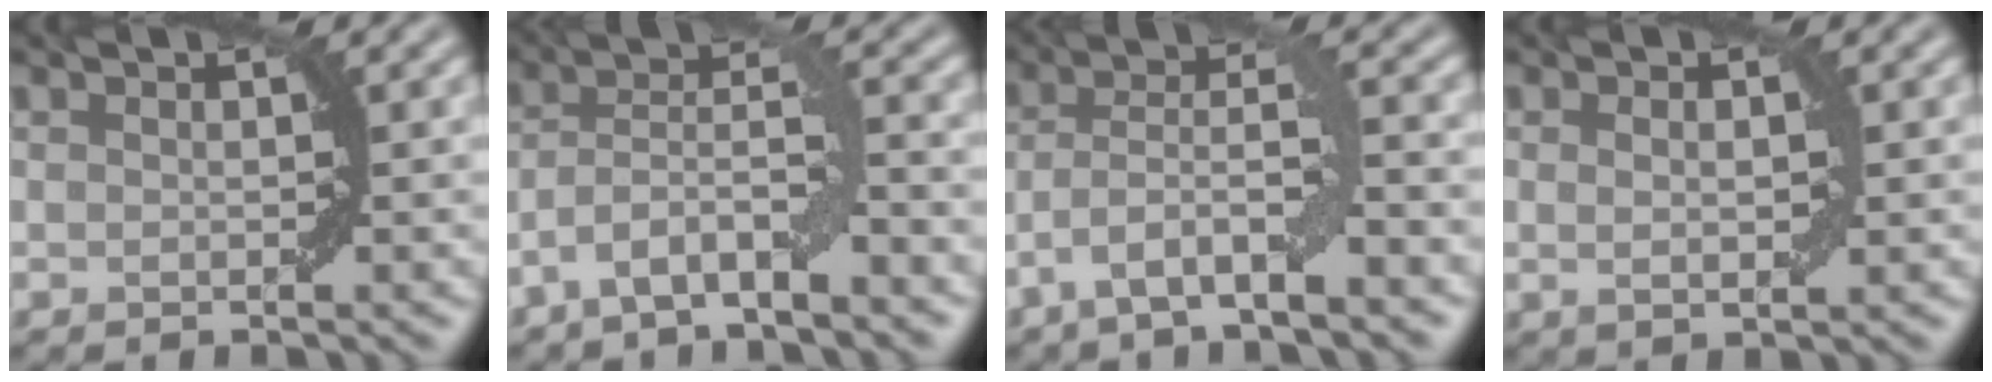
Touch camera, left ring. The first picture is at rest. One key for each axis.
{"total": 5.0, "fx": -2.9, "fy": 1.5, "fz": 3.9, "tx": -0.073, "ty": 0.008, "tz": -0.061}
{"total": 5.4, "fx": -2.7, "fy": 1.2, "fz": 4.5, "tx": -0.086, "ty": 0.006, "tz": -0.057}
{"total": 1.9, "fx": 0.3, "fy": 0.6, "fz": 1.8, "tx": -0.030, "ty": 0.001, "tz": 0.006}